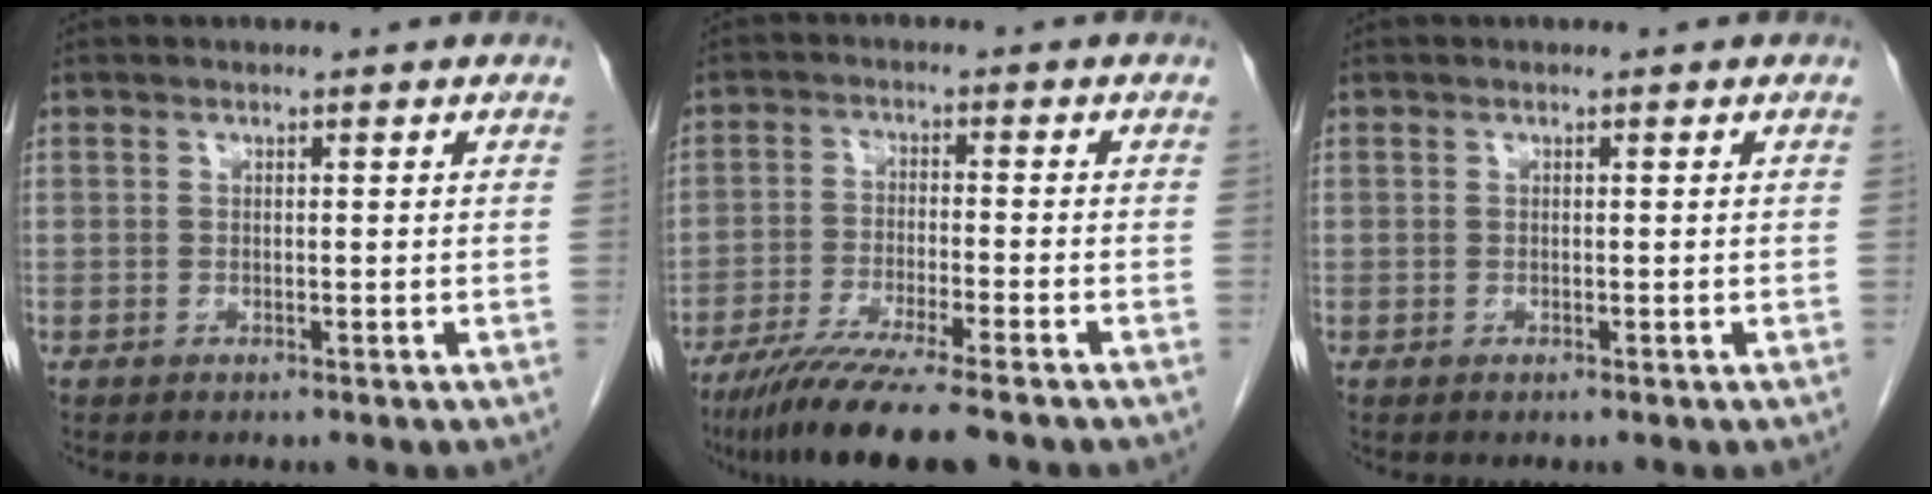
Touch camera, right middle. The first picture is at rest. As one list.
[{"total": 11.1, "force": [-8.6, 0.0, 6.9], "torque": [-0.113, -0.031, -0.140]}, {"total": 0.0}]